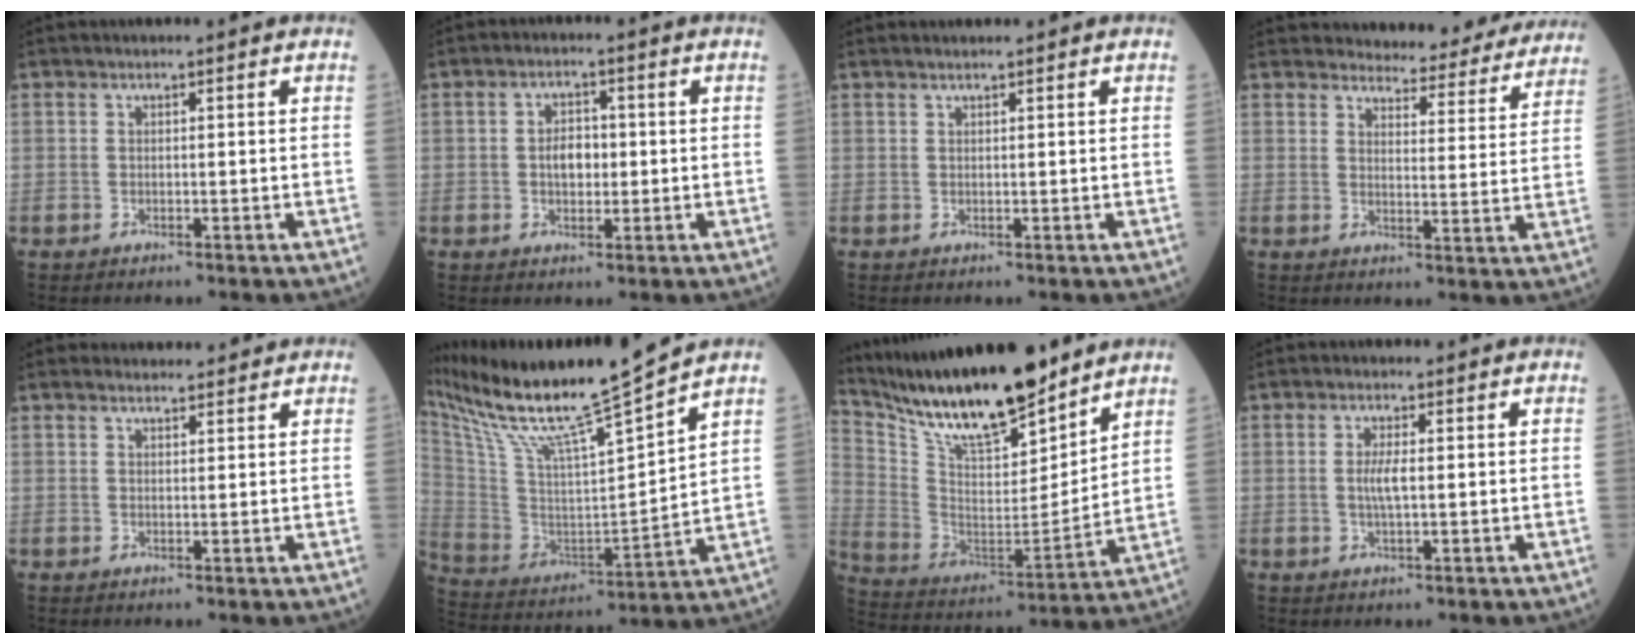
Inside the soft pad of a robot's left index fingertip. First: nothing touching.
{"total": 3.7, "force": [-0.1, 2.3, 2.9], "torque": [-0.055, 0.010, -0.002]}
{"total": 1.4, "force": [1.2, -0.1, 0.6], "torque": [-0.012, 0.012, 0.024]}
{"total": 14.6, "force": [13.9, 3.0, 3.2], "torque": [-0.012, -0.034, 0.148]}
{"total": 3.4, "force": [3.2, 0.9, 0.6], "torque": [-0.010, 0.019, 0.045]}
{"total": 18.6, "force": [15.9, -1.5, 9.6], "torque": [-0.188, -0.025, 0.290]}
{"total": 20.5, "force": [17.2, 3.4, 10.5], "torque": [-0.198, -0.005, 0.314]}
{"total": 2.7, "force": [0.1, 0.4, 2.6], "torque": [-0.055, -0.002, 0.003]}